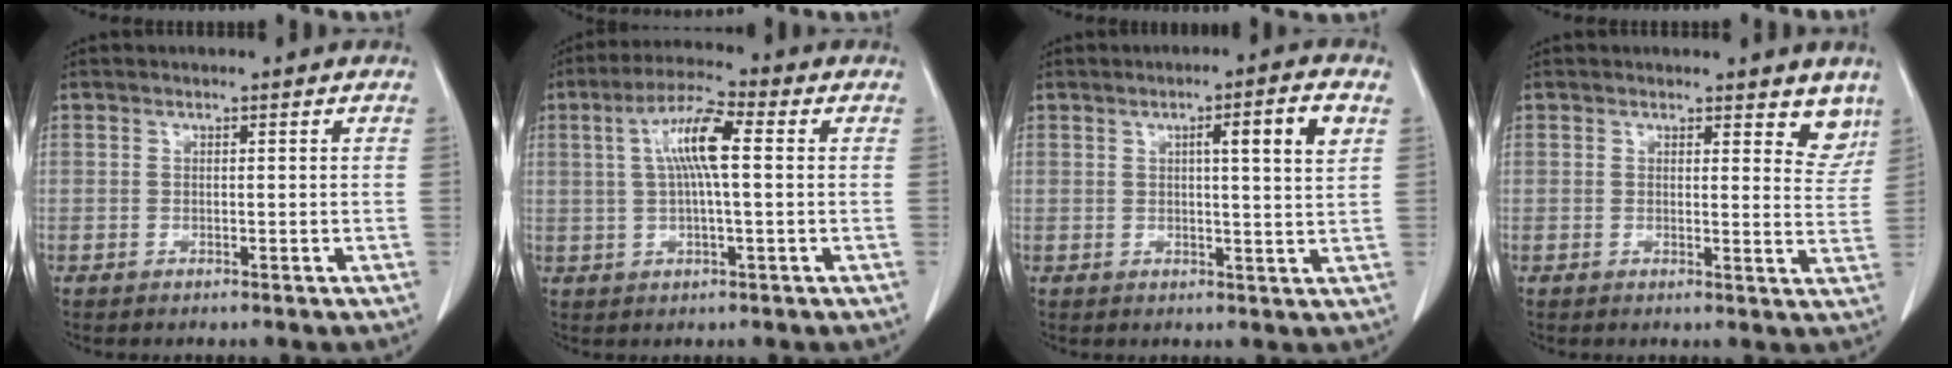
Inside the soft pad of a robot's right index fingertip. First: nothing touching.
{"total": 8.1, "force": [1.5, 1.0, 7.9], "torque": [-0.155, 0.017, 0.025]}
{"total": 6.5, "force": [2.3, -0.1, 6.1], "torque": [-0.089, 0.001, 0.032]}
{"total": 4.9, "force": [4.0, 1.7, 2.2], "torque": [-0.002, -0.022, 0.035]}